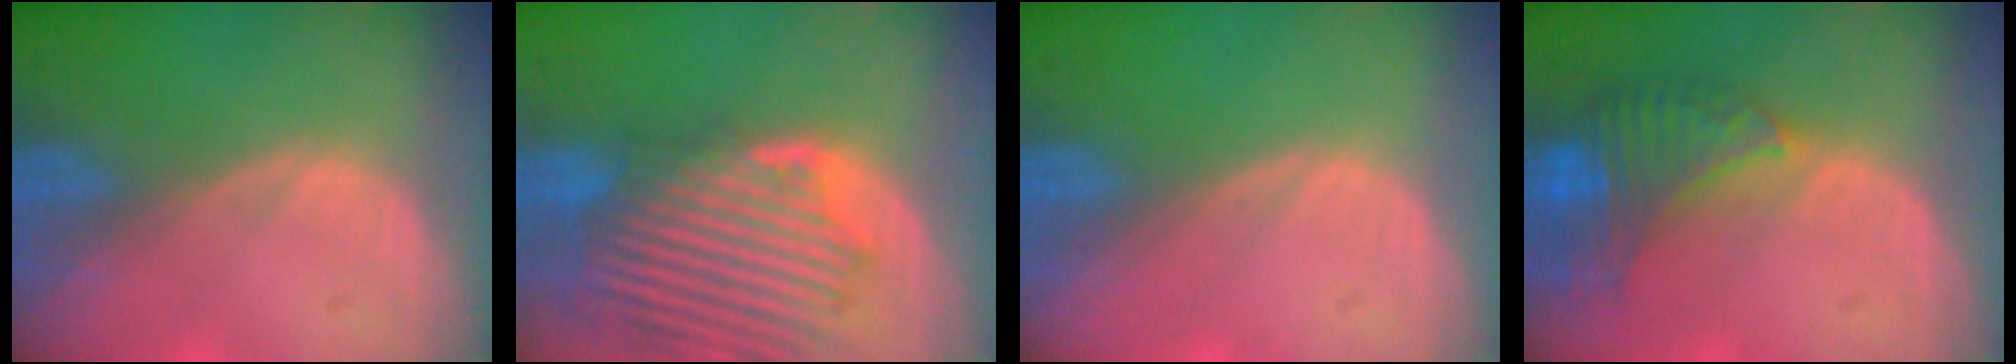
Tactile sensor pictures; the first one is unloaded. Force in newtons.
{"total": 13.4, "press": 11.6, "slide": 6.6}
{"total": 0.0}
{"total": 8.3, "press": 7.2, "slide": 4.0}